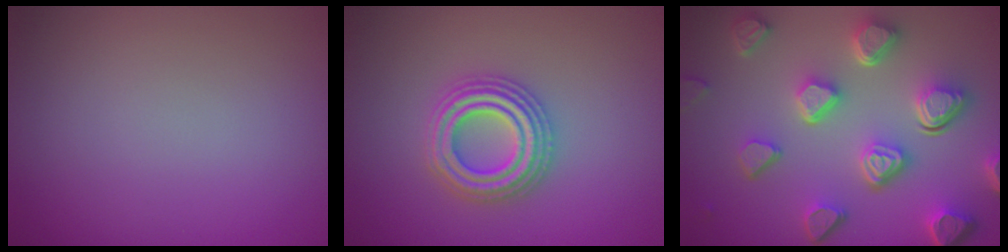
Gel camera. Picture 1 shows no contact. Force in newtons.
{"total": 4.4, "press": 4.4, "slide": 0.7}
{"total": 7.5, "press": 5.6, "slide": 5.1}